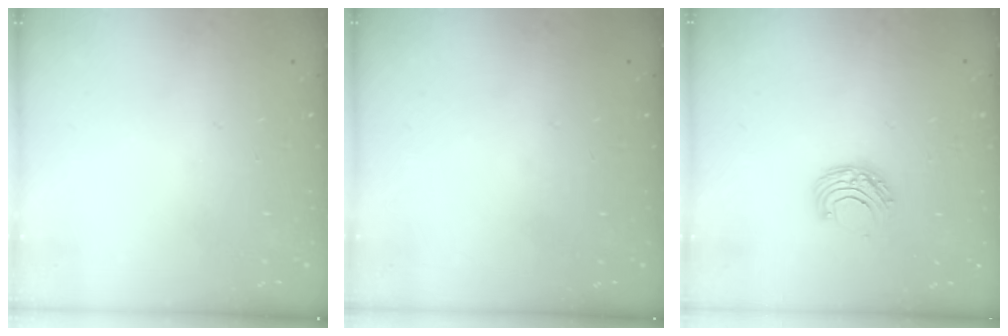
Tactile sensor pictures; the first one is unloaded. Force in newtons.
{"total": 0.0}
{"total": 6.4, "press": 6.3, "slide": 0.6}